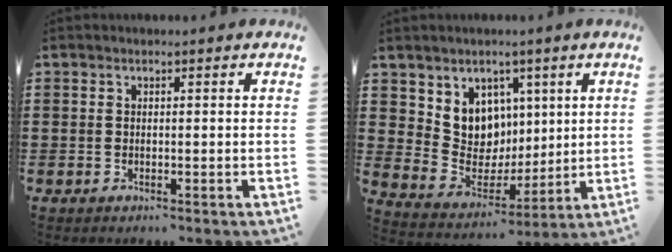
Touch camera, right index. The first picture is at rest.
{"total": 8.0, "force": [3.5, 7.1, 1.5], "torque": [-0.060, -0.033, 0.072]}